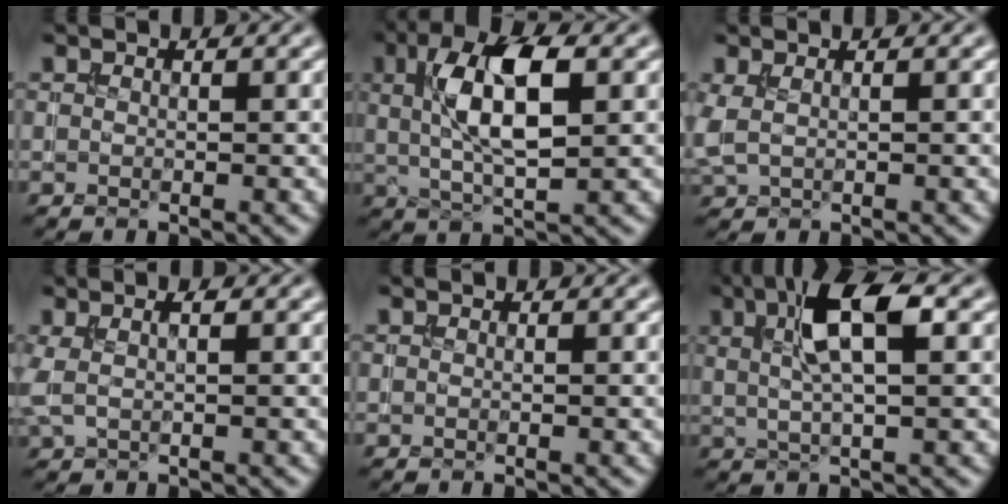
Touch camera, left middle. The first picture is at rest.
{"total": 7.8, "force": [1.8, 3.0, 7.0], "torque": [-0.125, 0.013, 0.030]}
{"total": 1.6, "force": [0.6, 0.8, 1.2], "torque": [-0.037, 0.002, 0.012]}
{"total": 2.0, "force": [0.5, 0.8, 1.8], "torque": [-0.041, 0.005, 0.006]}
{"total": 0.0}
{"total": 6.4, "force": [2.0, 1.9, 5.8], "torque": [-0.106, 0.009, 0.031]}